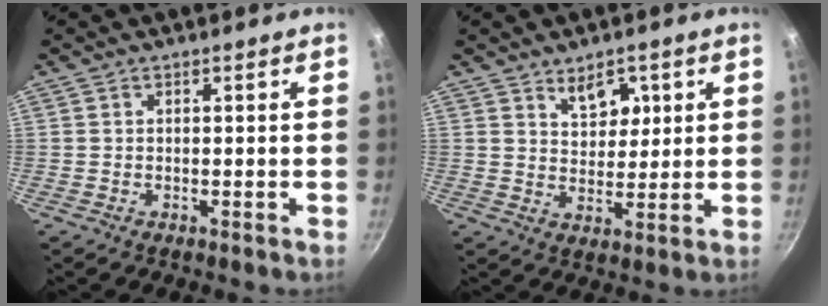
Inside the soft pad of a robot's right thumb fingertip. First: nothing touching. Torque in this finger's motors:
{"motor_torque": [-0.83, 1.04, 0.19, 0.00, 0.17]}